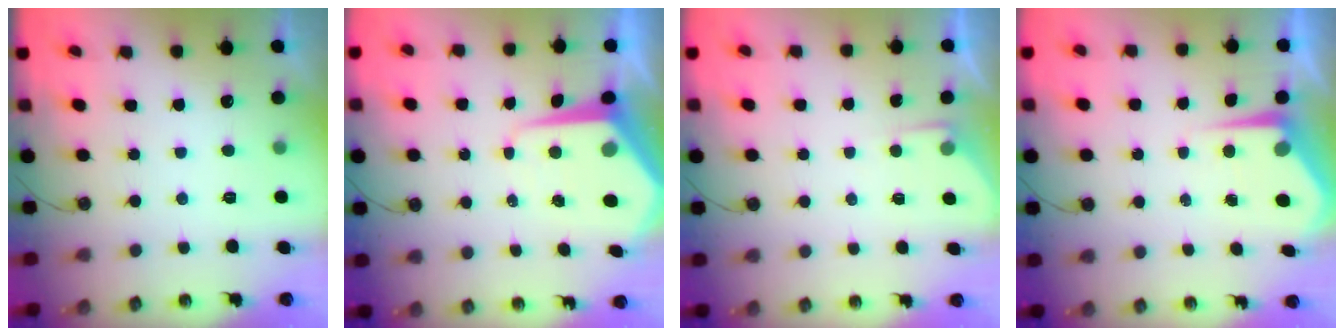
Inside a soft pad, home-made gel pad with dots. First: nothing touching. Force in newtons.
{"total": 9.3, "press": 9.3, "slide": 0.7}
{"total": 3.1, "press": 3.1, "slide": 0.5}
{"total": 5.6, "press": 5.6, "slide": 0.2}